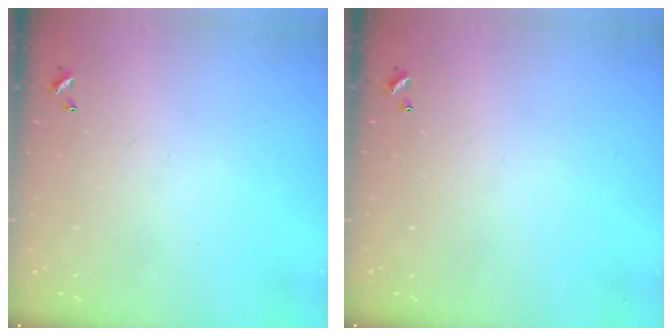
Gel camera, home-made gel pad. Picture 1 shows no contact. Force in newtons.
{"total": 0.0}